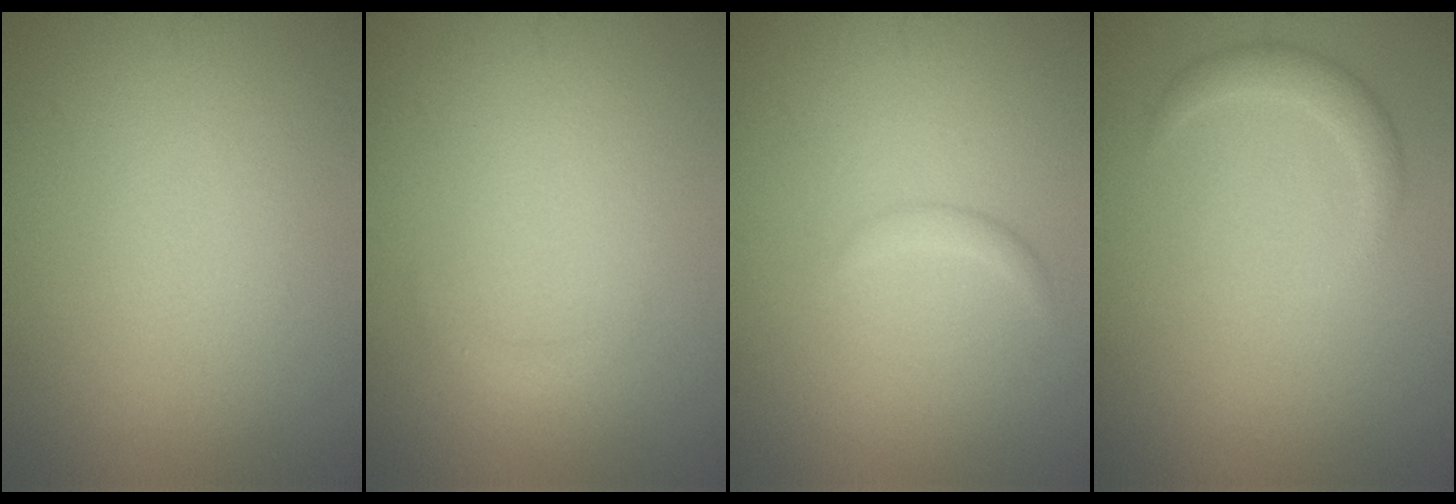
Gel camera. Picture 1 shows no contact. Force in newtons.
{"total": 0.9, "press": 0.9, "slide": 0.0}
{"total": 1.0, "press": 1.0, "slide": 0.1}
{"total": 1.8, "press": 1.8, "slide": 0.2}